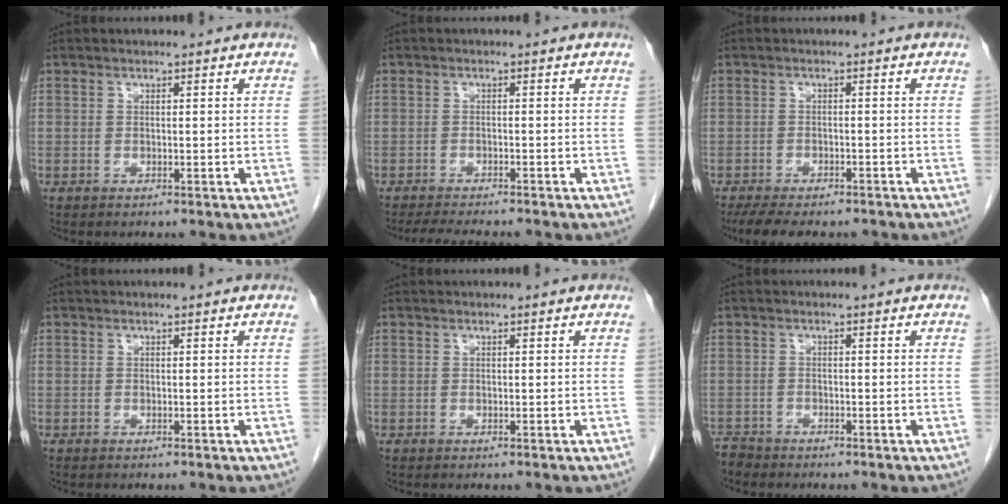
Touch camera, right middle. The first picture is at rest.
{"total": 6.7, "force": [-6.0, 0.8, 2.9], "torque": [-0.043, -0.014, -0.090]}
{"total": 10.3, "force": [-8.7, 3.0, 4.8], "torque": [-0.076, -0.007, -0.120]}
{"total": 0.0}
{"total": 0.0}
{"total": 1.8, "force": [-1.7, 0.2, -0.4], "torque": [0.002, -0.008, -0.034]}